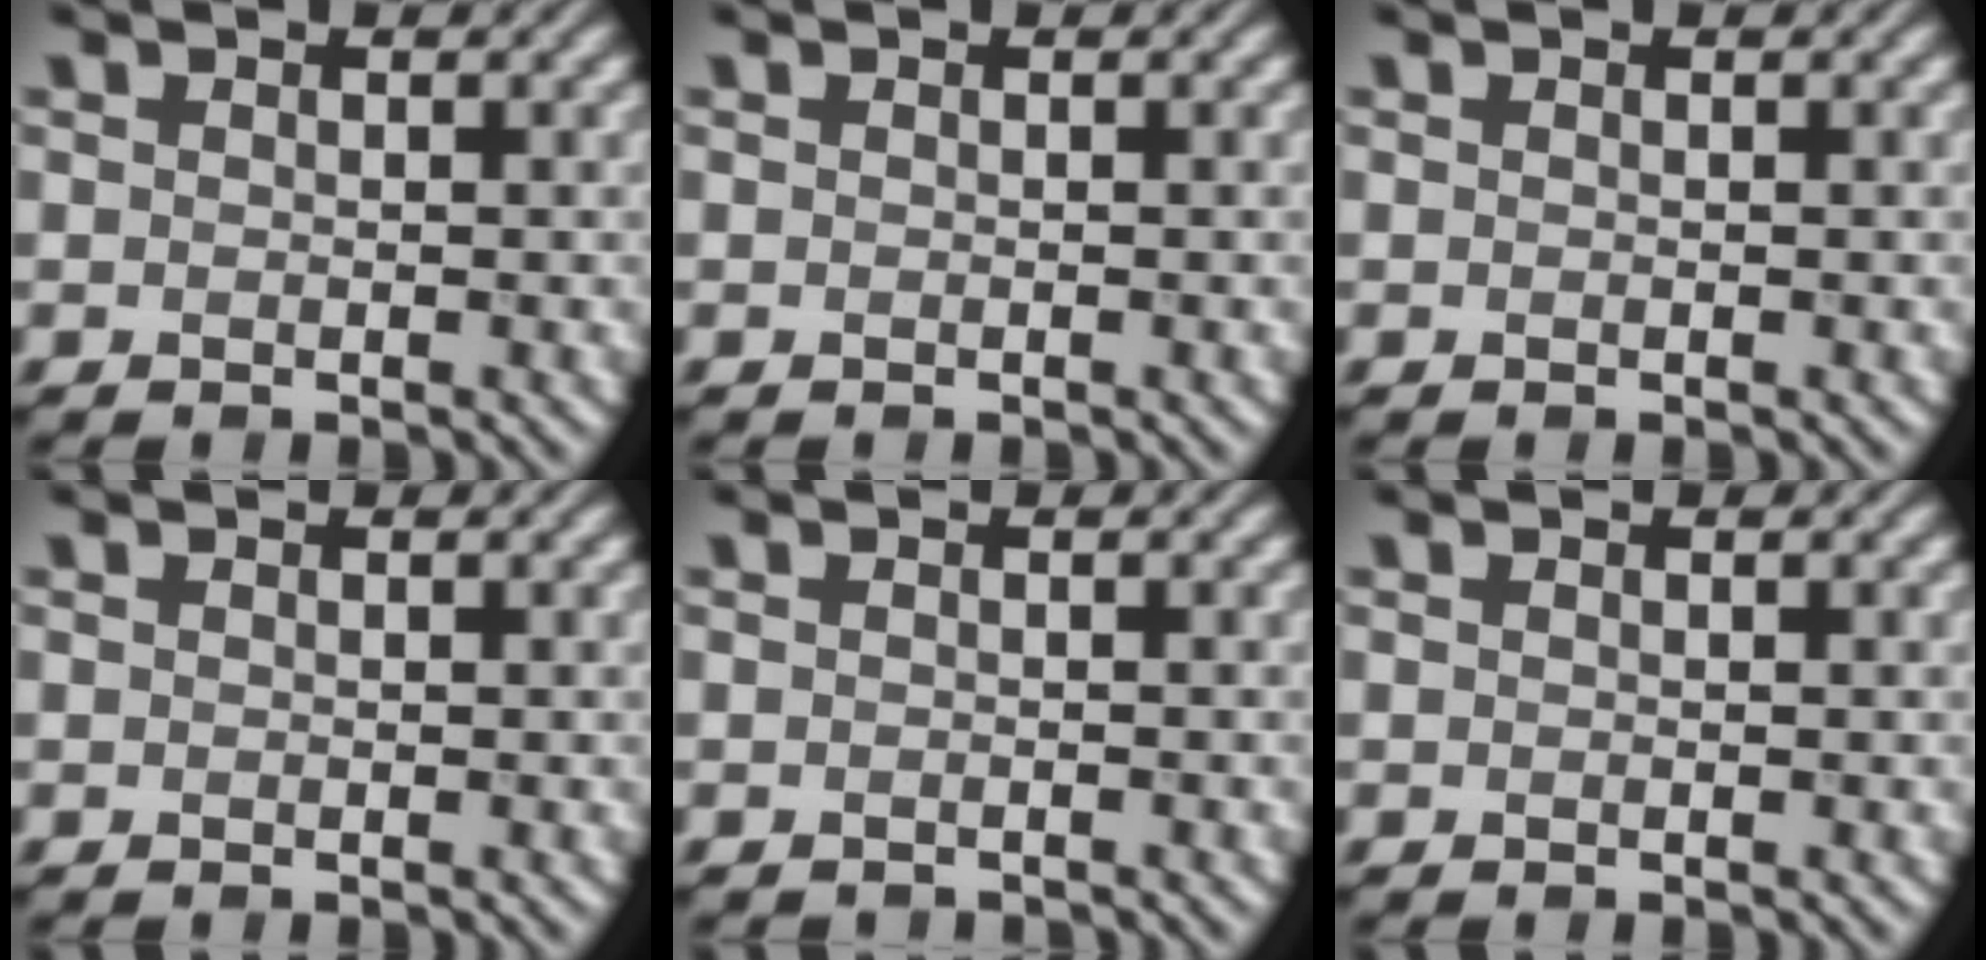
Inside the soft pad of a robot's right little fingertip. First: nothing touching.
{"total": 0.0}
{"total": 0.0}
{"total": 0.0}
{"total": 0.9, "force": [-0.9, 0.0, 0.0], "torque": [0.001, -0.005, -0.016]}
{"total": 0.0}